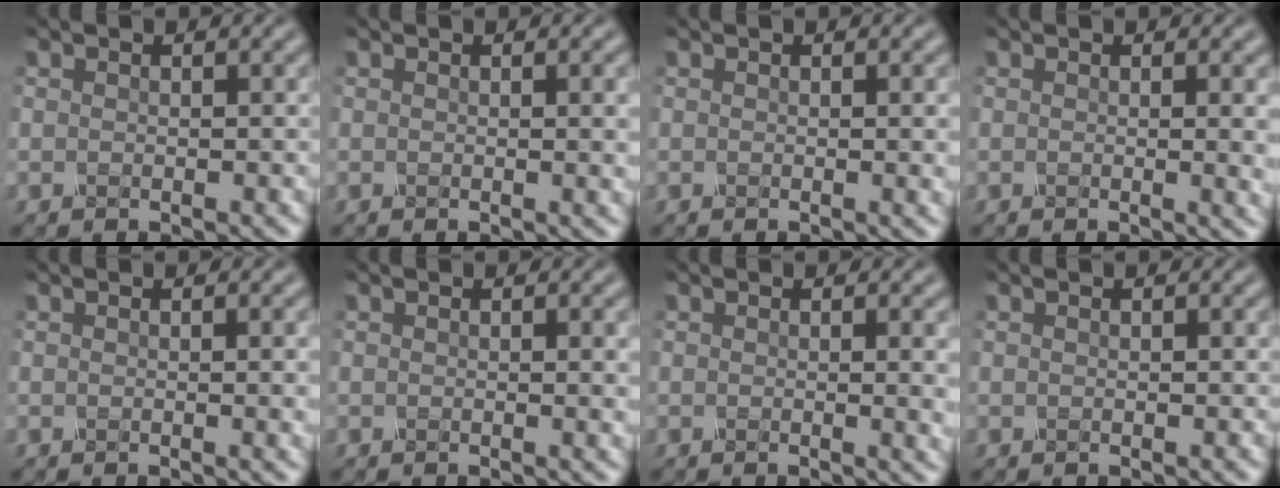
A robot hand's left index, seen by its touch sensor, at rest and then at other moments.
{"total": 2.6, "force": [0.2, 0.8, 2.4], "torque": [-0.021, 0.002, 0.000]}
{"total": 2.1, "force": [0.0, 0.7, 2.0], "torque": [-0.017, 0.001, -0.003]}
{"total": 2.9, "force": [0.1, 1.0, 2.8], "torque": [-0.023, 0.001, 0.000]}
{"total": 2.3, "force": [0.0, 0.7, 2.1], "torque": [-0.018, 0.001, -0.003]}
{"total": 2.0, "force": [0.1, 0.7, 1.9], "torque": [-0.017, 0.001, -0.002]}
{"total": 3.1, "force": [0.1, 1.1, 2.9], "torque": [-0.024, 0.001, 0.001]}
{"total": 0.0}